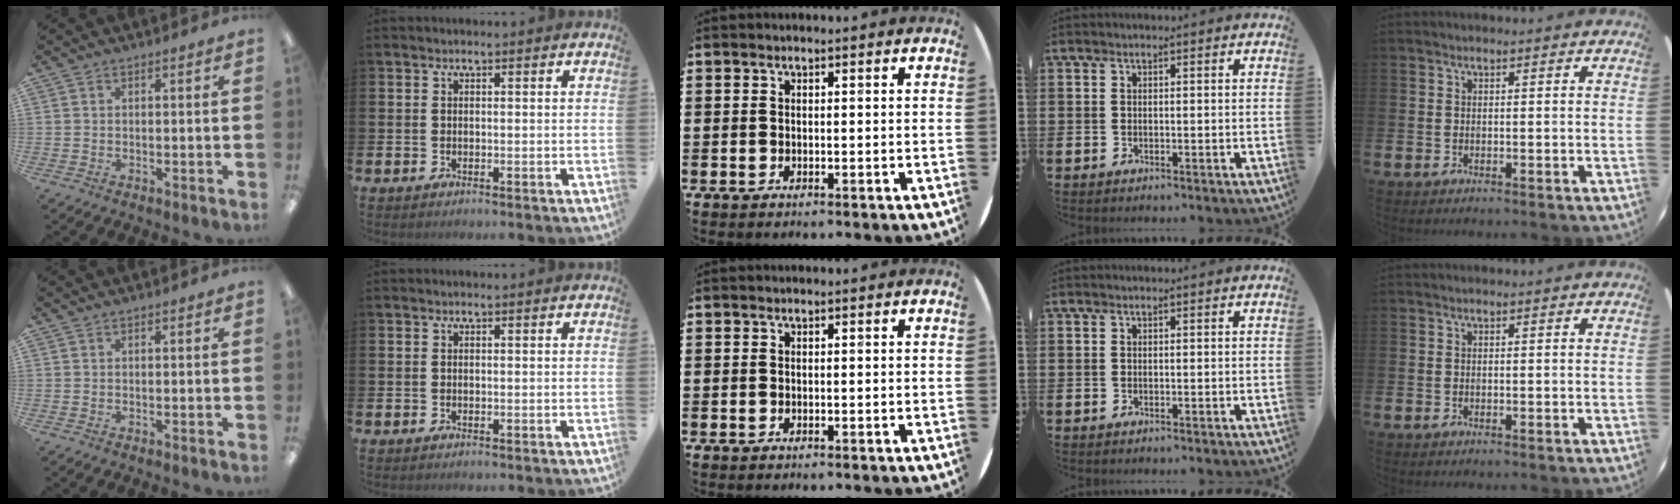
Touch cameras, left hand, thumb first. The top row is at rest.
{}